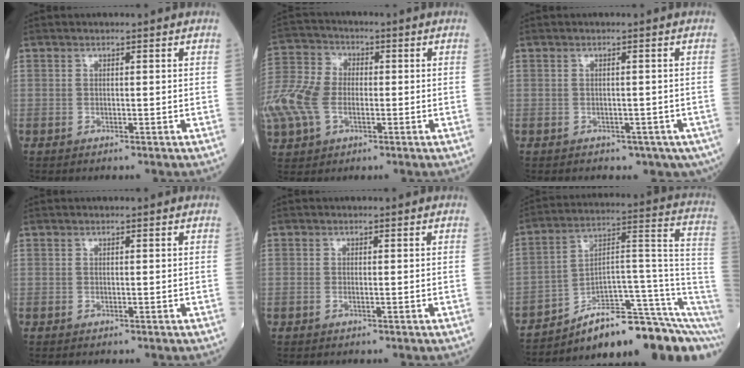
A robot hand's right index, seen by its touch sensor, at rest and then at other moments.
{"total": 13.7, "force": [-2.5, 9.1, 9.9], "torque": [-0.253, 0.012, -0.047]}
{"total": 4.3, "force": [-2.4, 2.9, 2.0], "torque": [-0.014, 0.001, -0.026]}
{"total": 0.0}
{"total": 0.5, "force": [-0.2, 0.2, 0.5], "torque": [-0.012, -0.004, -0.004]}
{"total": 19.1, "force": [-14.0, 3.9, 12.3], "torque": [-0.107, 0.071, -0.203]}